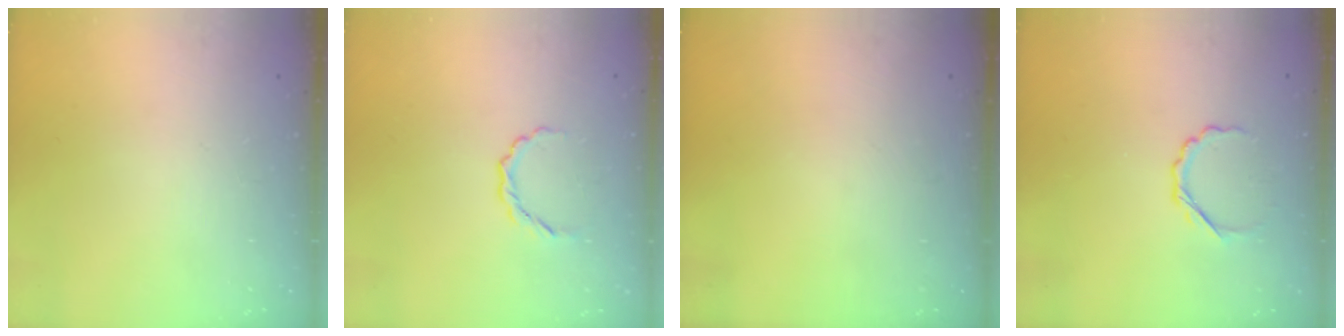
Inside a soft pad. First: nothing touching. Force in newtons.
{"total": 3.4, "press": 3.3, "slide": 0.8}
{"total": 0.0}
{"total": 4.1, "press": 3.9, "slide": 1.1}